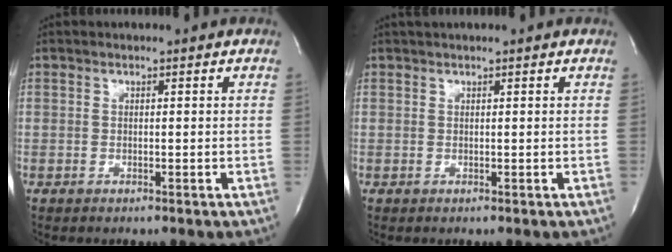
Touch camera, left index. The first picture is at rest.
{"total": 1.5, "force": [1.3, -0.2, 0.7], "torque": [-0.010, 0.020, 0.026]}